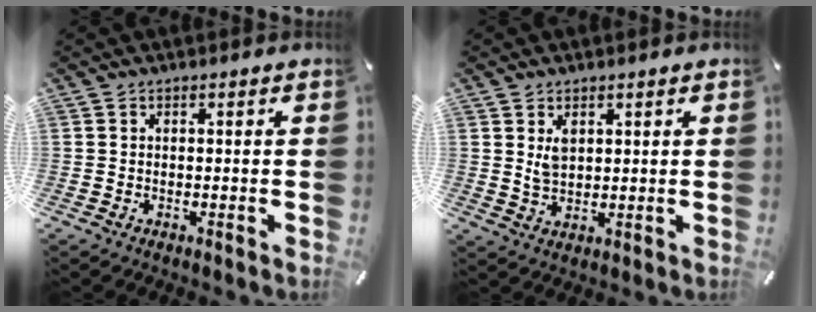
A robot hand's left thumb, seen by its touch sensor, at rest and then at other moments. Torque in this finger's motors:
{"motor_torque": [0.71, 0.87, 0.35, -0.43, 0.18]}